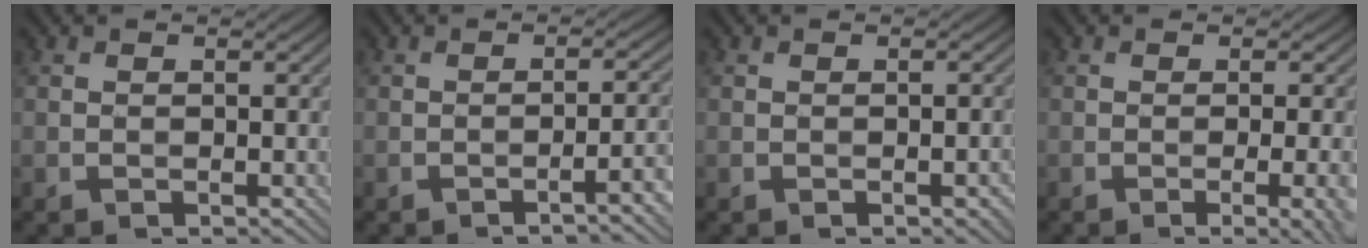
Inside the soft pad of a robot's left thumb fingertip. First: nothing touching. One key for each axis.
{"total": 4.5, "fx": -2.1, "fy": 0.8, "fz": 3.9, "tx": -0.040, "ty": 0.017, "tz": -0.040}
{"total": 1.7, "fx": -0.7, "fy": 0.3, "fz": 1.6, "tx": -0.020, "ty": 0.004, "tz": -0.008}
{"total": 5.9, "fx": -1.5, "fy": 1.7, "fz": 5.4, "tx": -0.063, "ty": -0.001, "tz": -0.013}